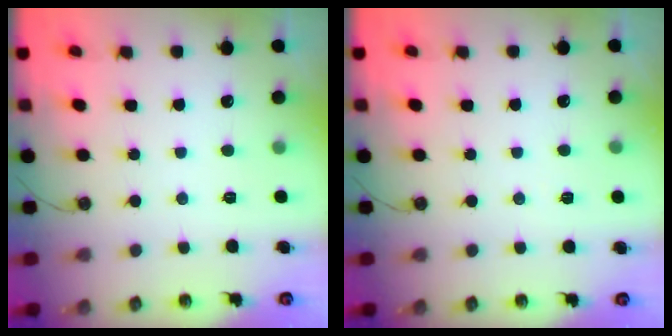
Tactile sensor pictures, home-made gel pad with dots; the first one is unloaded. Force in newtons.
{"total": 2.2, "press": 1.9, "slide": 1.1}